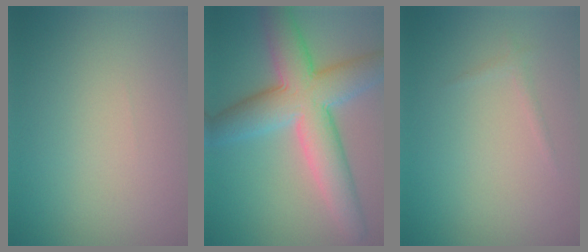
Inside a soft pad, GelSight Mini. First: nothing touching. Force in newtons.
{"total": 9.4, "press": 9.3, "slide": 0.5}
{"total": 0.7, "press": 0.7, "slide": 0.0}